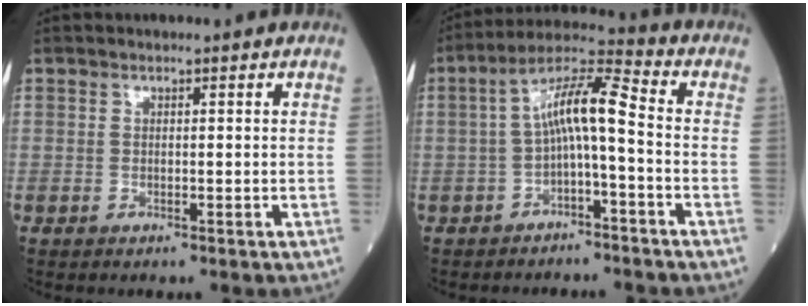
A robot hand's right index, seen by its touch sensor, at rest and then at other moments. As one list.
[{"total": 8.1, "force": [-1.0, 1.1, 8.0], "torque": [-0.147, 0.035, -0.020]}]